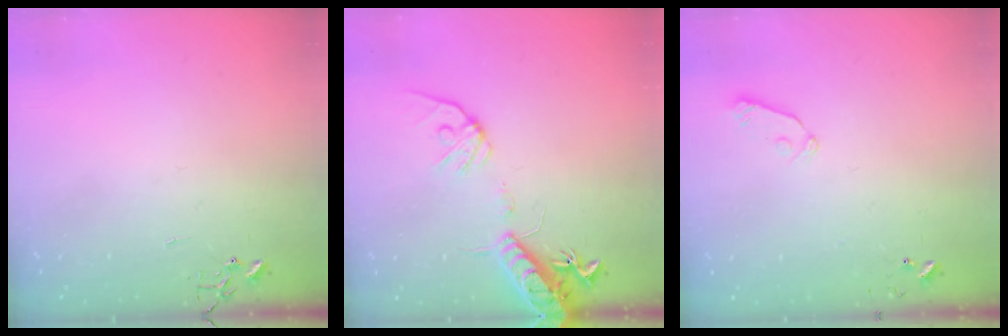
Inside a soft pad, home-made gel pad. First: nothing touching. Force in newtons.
{"total": 16.4, "press": 16.1, "slide": 3.0}
{"total": 5.9, "press": 5.9, "slide": 0.5}